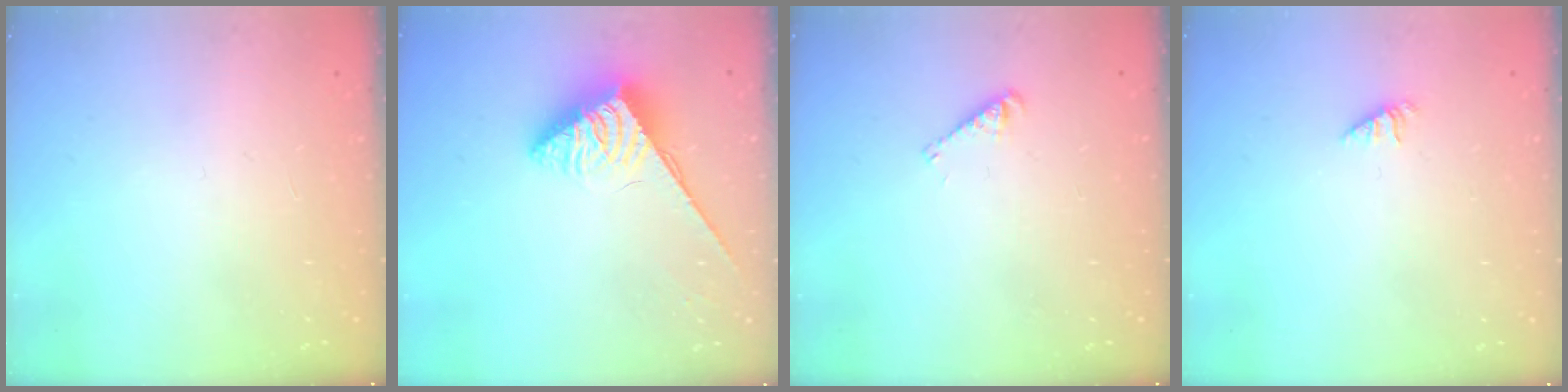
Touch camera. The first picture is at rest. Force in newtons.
{"total": 3.7, "press": 3.6, "slide": 0.6}
{"total": 3.7, "press": 3.6, "slide": 0.5}
{"total": 0.0}